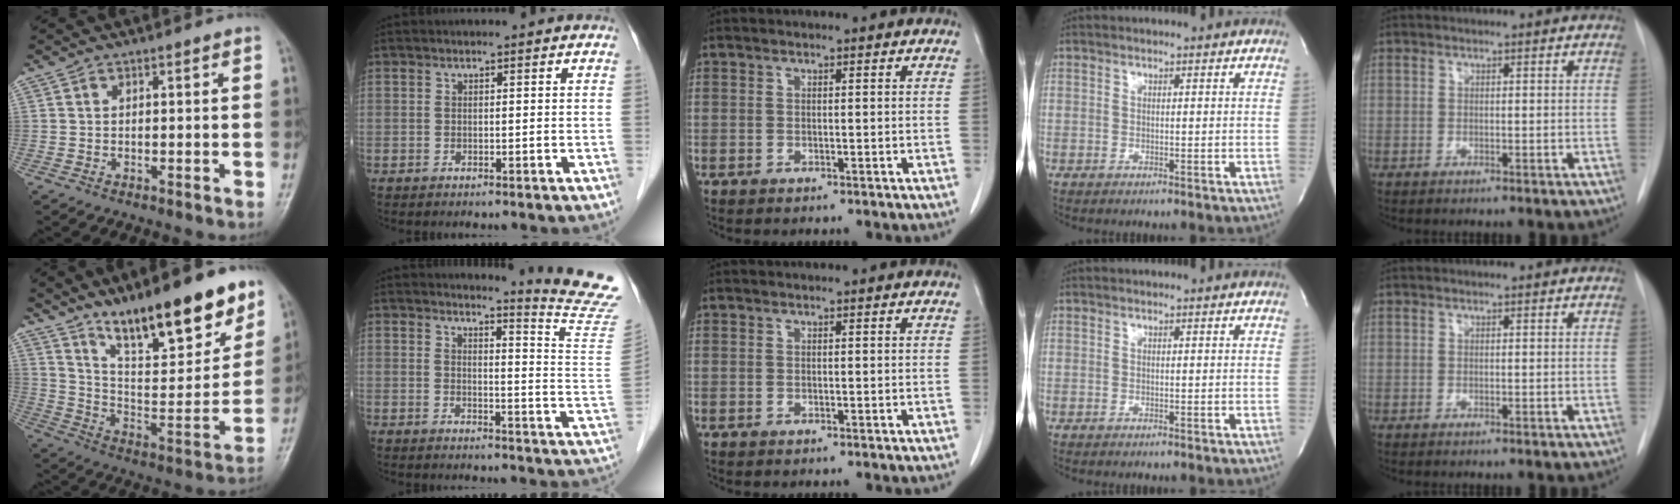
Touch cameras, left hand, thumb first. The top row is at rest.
{"thumb": {"total": 21.5, "force": [15.1, 6.3, 14.0], "torque": [-0.175, -0.075, 0.254]}, "index": {"total": 12.8, "force": [12.4, -3.0, 1.7], "torque": [-0.032, -0.135, 0.129]}}